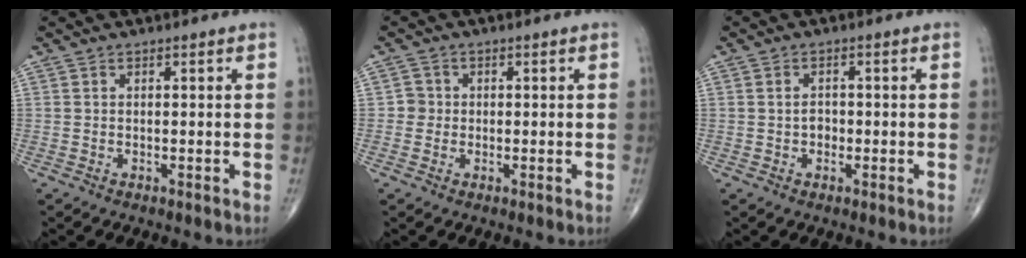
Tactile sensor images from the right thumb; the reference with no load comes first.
{"total": 2.1, "force": [-0.2, 2.0, 0.3], "torque": [0.011, 0.007, -0.009]}
{"total": 2.1, "force": [-0.2, 1.6, 1.3], "torque": [-0.015, 0.003, -0.005]}